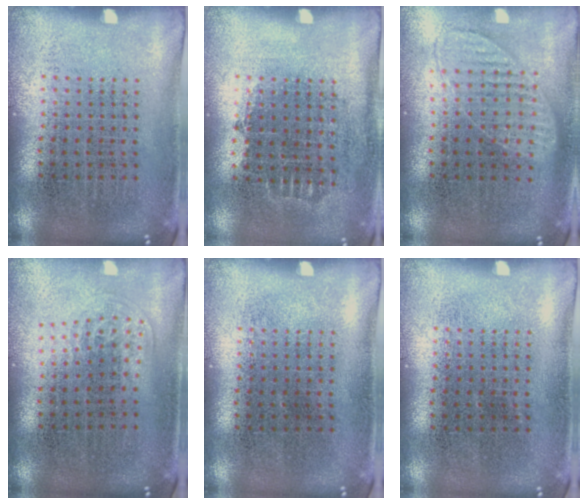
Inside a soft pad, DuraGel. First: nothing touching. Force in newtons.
{"total": 0.7, "press": 0.6, "slide": 0.3}
{"total": 0.9, "press": 0.9, "slide": 0.1}
{"total": 0.9, "press": 0.6, "slide": 0.7}
{"total": 0.0}
{"total": 0.0}